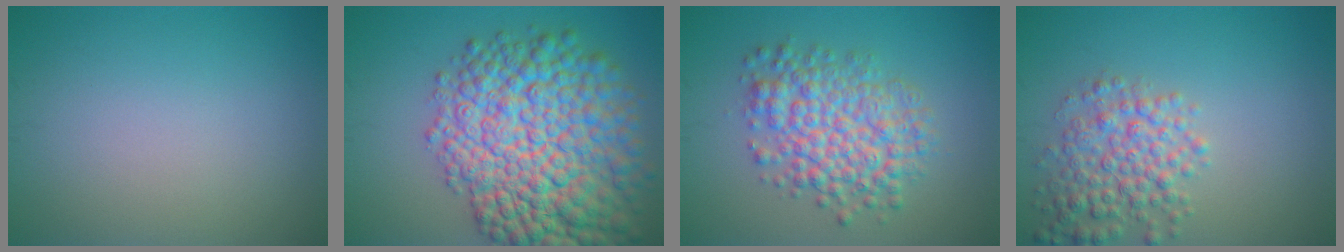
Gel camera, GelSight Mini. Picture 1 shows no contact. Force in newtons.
{"total": 14.1, "press": 14.1, "slide": 0.4}
{"total": 6.4, "press": 6.4, "slide": 0.1}
{"total": 4.5, "press": 4.5, "slide": 0.1}